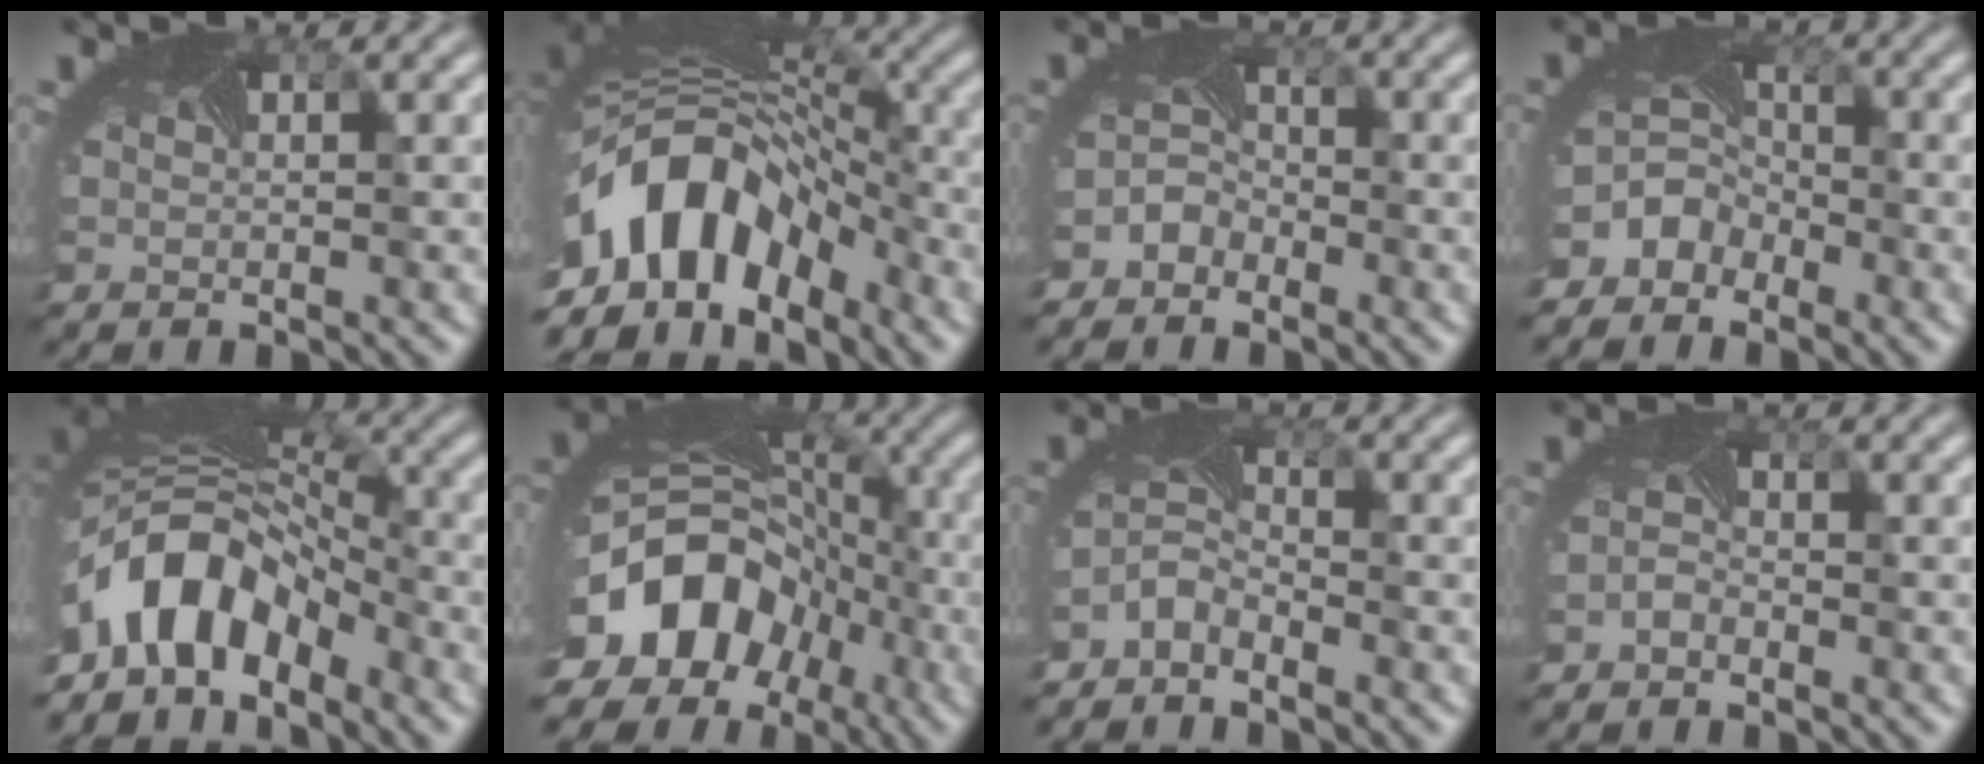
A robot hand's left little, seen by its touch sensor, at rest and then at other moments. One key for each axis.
{"total": 11.8, "fx": -4.8, "fy": 7.6, "fz": 7.7, "tx": -0.149, "ty": -0.008, "tz": -0.083}
{"total": 2.3, "fx": -2.0, "fy": 1.2, "fz": 0.1, "tx": -0.010, "ty": -0.002, "tz": -0.045}
{"total": 4.4, "fx": -3.1, "fy": 3.0, "fz": 1.0, "tx": -0.003, "ty": 0.000, "tz": -0.058}
{"total": 9.2, "fx": -4.9, "fy": 5.4, "fz": 5.6, "tx": -0.106, "ty": -0.001, "tz": -0.093}
{"total": 15.6, "fx": -6.9, "fy": 11.7, "fz": 7.7, "tx": -0.148, "ty": -0.028, "tz": -0.109}
{"total": 2.6, "fx": -2.3, "fy": 0.8, "fz": 0.6, "tx": -0.025, "ty": -0.003, "tz": -0.054}
{"total": 1.2, "fx": -1.2, "fy": 0.2, "fz": 0.0, "tx": -0.010, "ty": 0.000, "tz": -0.026}